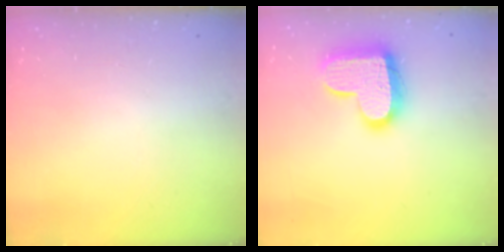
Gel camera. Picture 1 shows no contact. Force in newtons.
{"total": 17.2, "press": 17.1, "slide": 1.3}